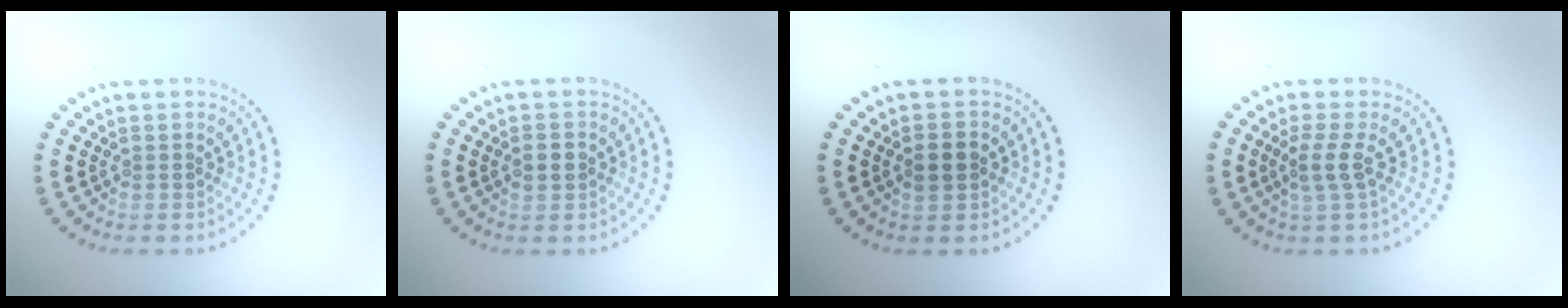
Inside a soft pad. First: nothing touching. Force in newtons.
{"total": 1.2, "press": 1.2, "slide": 0.1}
{"total": 2.2, "press": 2.2, "slide": 0.2}
{"total": 2.2, "press": 1.7, "slide": 1.4}